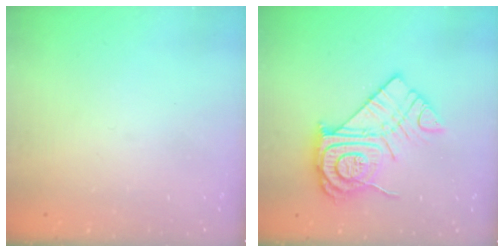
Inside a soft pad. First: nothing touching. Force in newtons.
{"total": 17.3, "press": 17.2, "slide": 1.3}